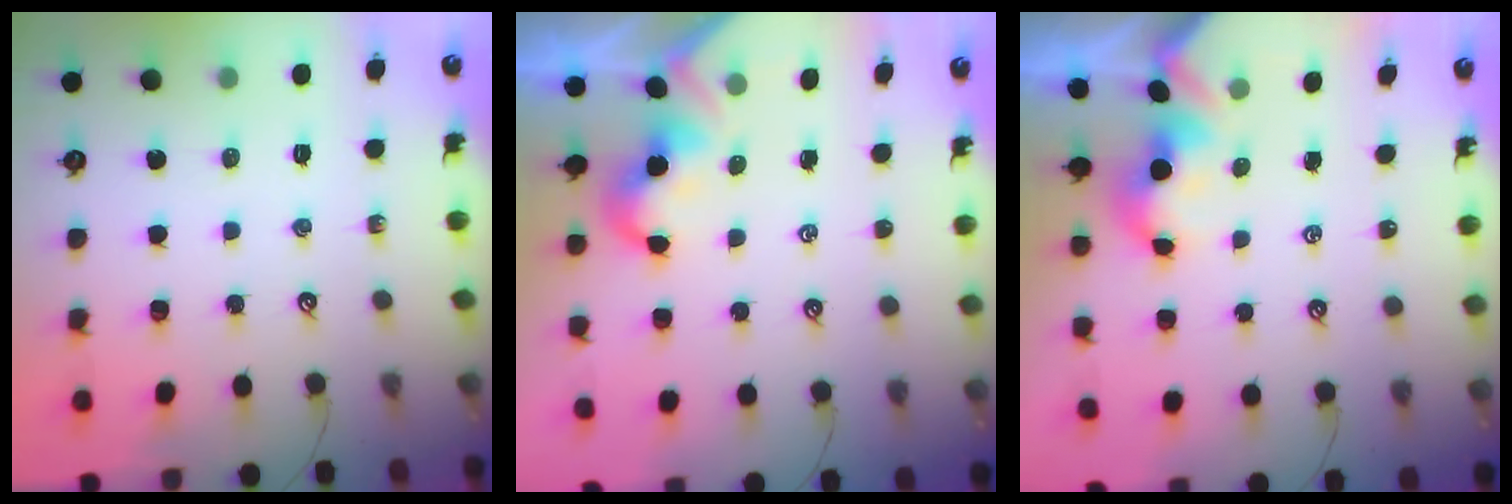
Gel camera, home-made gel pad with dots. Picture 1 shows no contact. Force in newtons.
{"total": 2.1, "press": 2.0, "slide": 0.5}
{"total": 1.6, "press": 1.6, "slide": 0.2}